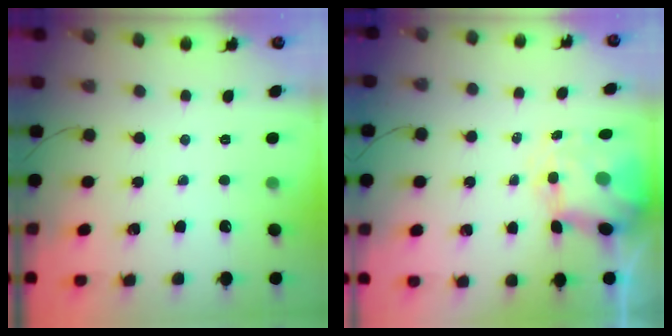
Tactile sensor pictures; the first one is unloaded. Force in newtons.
{"total": 7.6, "press": 7.3, "slide": 2.2}